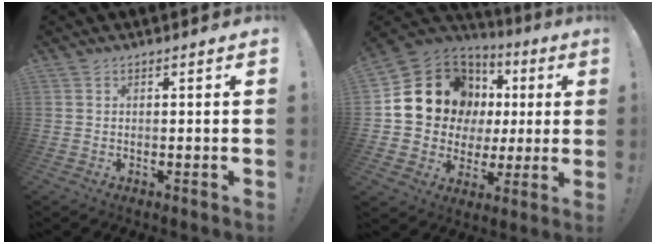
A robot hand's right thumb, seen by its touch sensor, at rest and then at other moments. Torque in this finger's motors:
{"motor_torque": [0.59, 0.56, 1.10, -0.28, 0.53]}